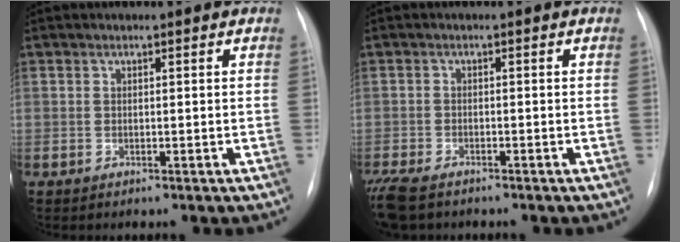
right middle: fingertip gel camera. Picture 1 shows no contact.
{"total": 6.8, "force": [-5.3, 2.7, 3.3], "torque": [-0.067, -0.015, -0.089]}